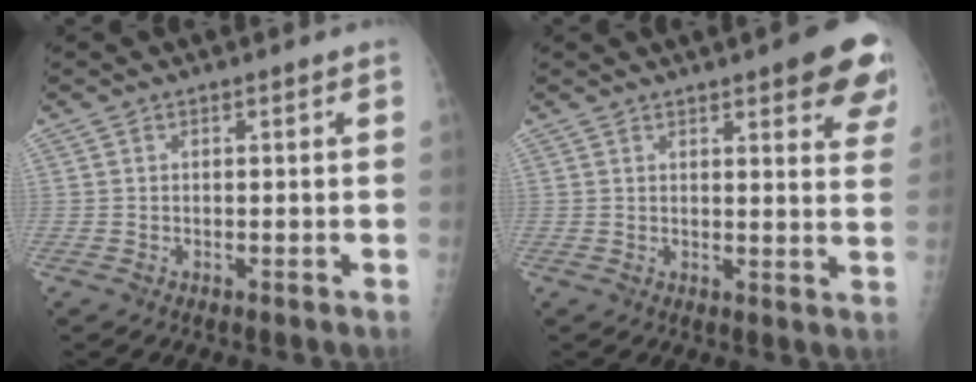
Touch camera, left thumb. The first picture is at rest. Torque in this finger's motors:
{"motor_torque": [1.17, 0.91, 0.91, -0.62, 0.03]}